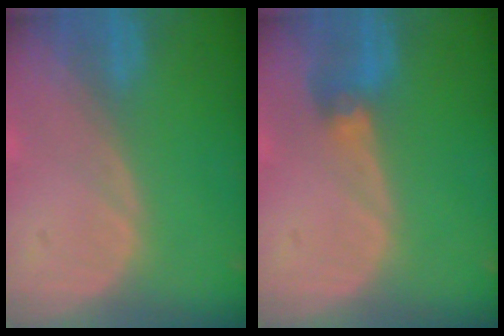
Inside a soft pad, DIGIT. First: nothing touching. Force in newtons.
{"total": 2.9, "press": 2.6, "slide": 1.2}